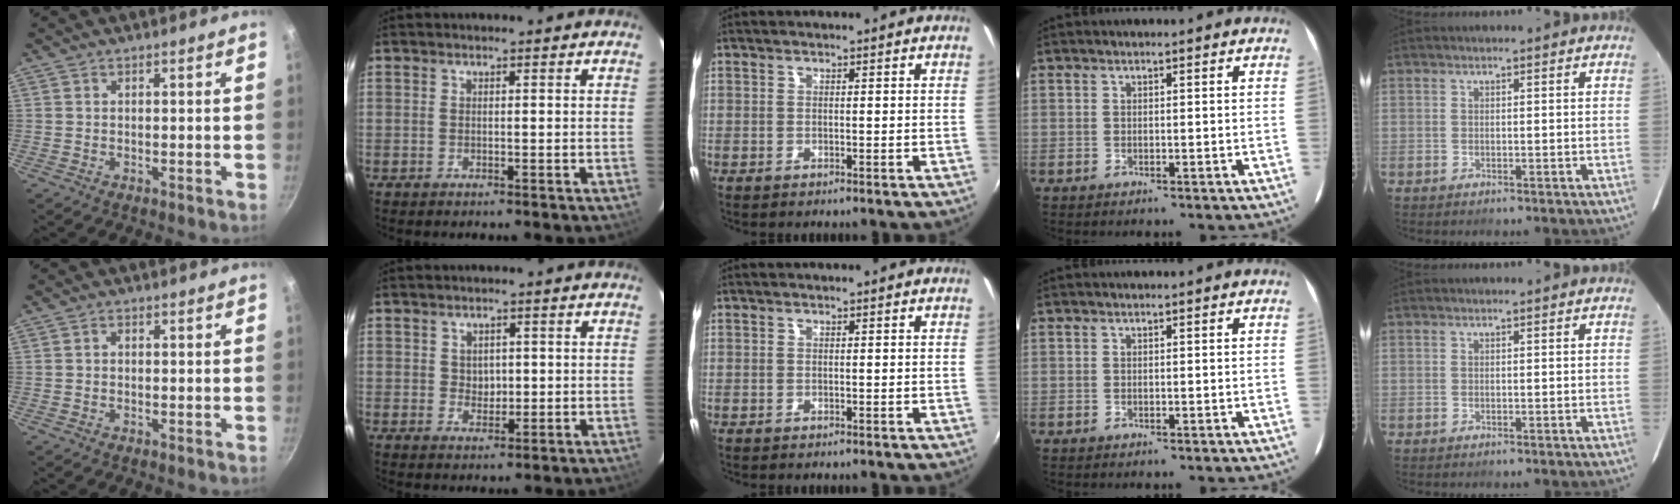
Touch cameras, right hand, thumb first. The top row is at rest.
{"thumb": {"total": 0.9, "force": [-0.1, 0.7, 0.5], "torque": [-0.008, 0.006, -0.002]}, "index": {"total": 2.8, "force": [0.3, 2.5, 1.2], "torque": [-0.016, 0.004, 0.008]}}